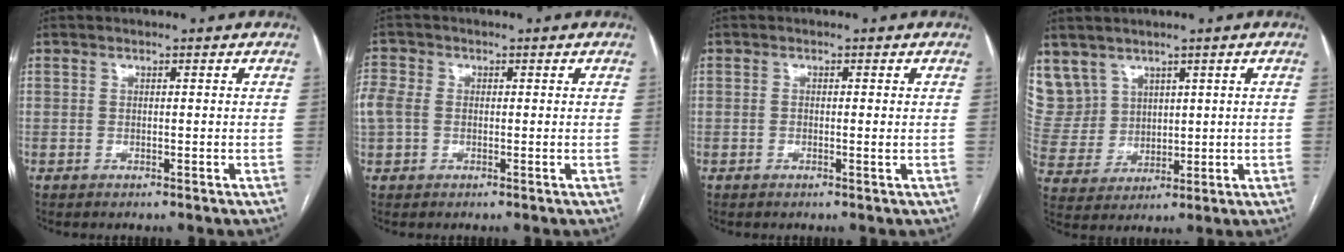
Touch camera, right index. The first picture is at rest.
{"total": 4.6, "force": [0.1, 3.7, 2.8], "torque": [-0.091, 0.022, 0.004]}
{"total": 1.0, "force": [-0.1, 0.2, 1.0], "torque": [-0.018, -0.001, -0.001]}
{"total": 10.3, "force": [6.0, 8.3, 1.4], "torque": [-0.052, 0.039, 0.149]}